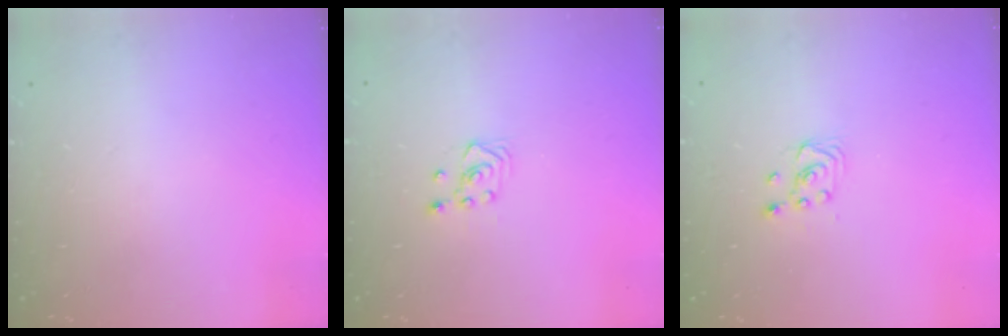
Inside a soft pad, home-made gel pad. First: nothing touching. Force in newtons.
{"total": 3.0, "press": 2.6, "slide": 1.5}
{"total": 2.6, "press": 2.4, "slide": 1.0}